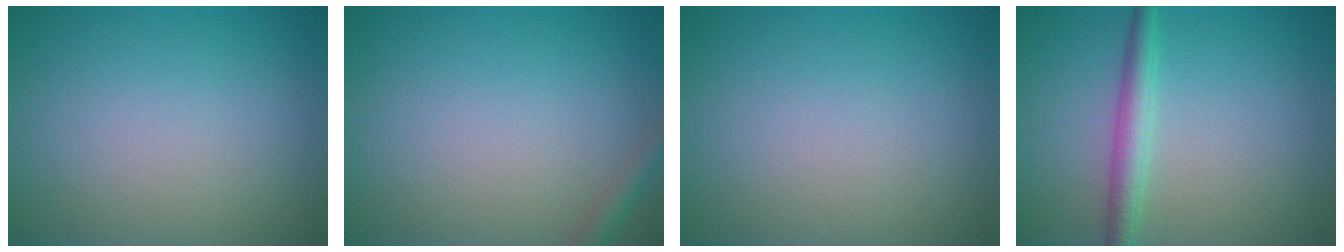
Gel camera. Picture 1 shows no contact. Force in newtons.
{"total": 1.4, "press": 1.3, "slide": 0.1}
{"total": 0.0}
{"total": 2.8, "press": 2.8, "slide": 0.0}